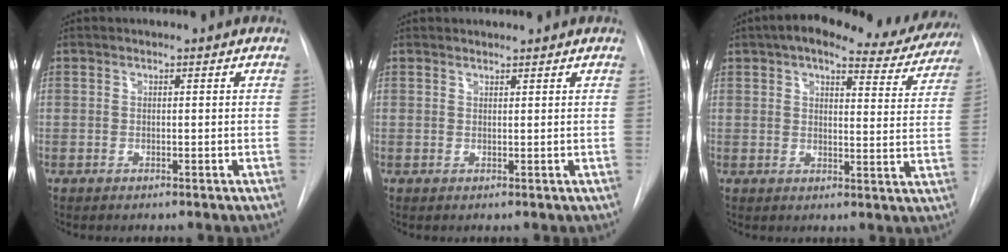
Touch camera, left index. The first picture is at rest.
{"total": 1.3, "force": [1.3, 0.1, 0.0], "torque": [-0.006, 0.012, 0.025]}
{"total": 17.3, "force": [15.1, 4.5, 7.2], "torque": [-0.090, 0.002, 0.176]}